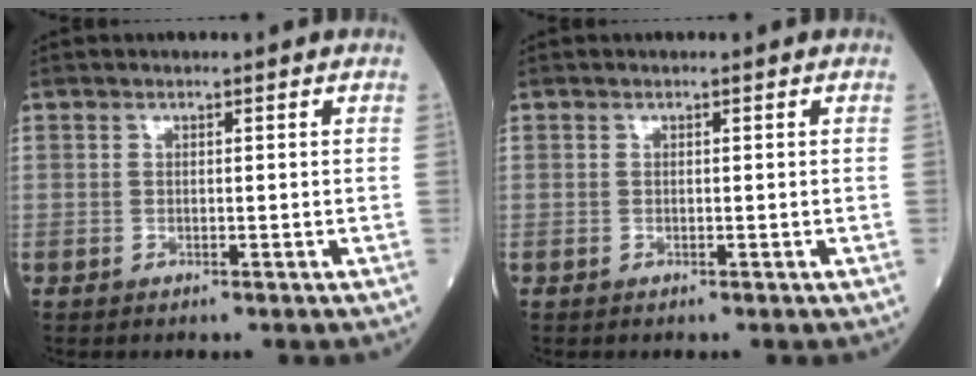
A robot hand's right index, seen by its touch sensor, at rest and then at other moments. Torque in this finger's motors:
{"motor_torque": [0.00, 0.00, -0.09, -0.01]}